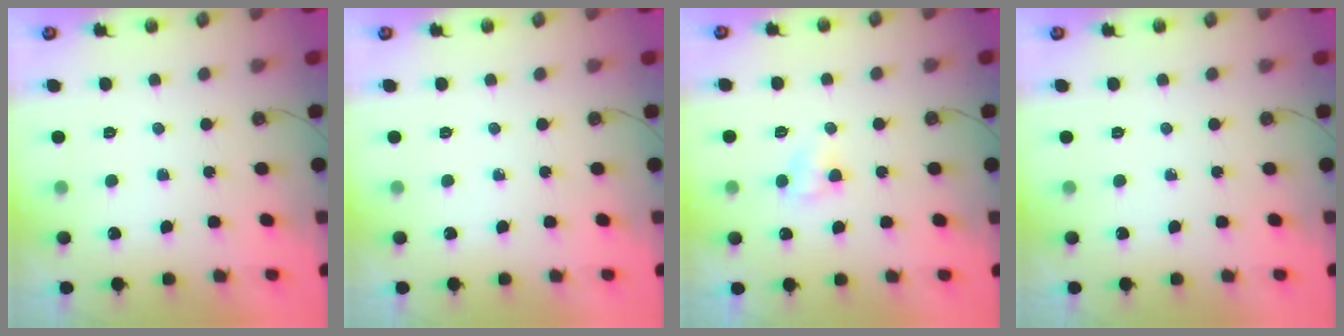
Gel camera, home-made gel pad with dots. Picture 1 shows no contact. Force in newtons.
{"total": 0.0}
{"total": 4.8, "press": 4.8, "slide": 0.3}
{"total": 0.0}